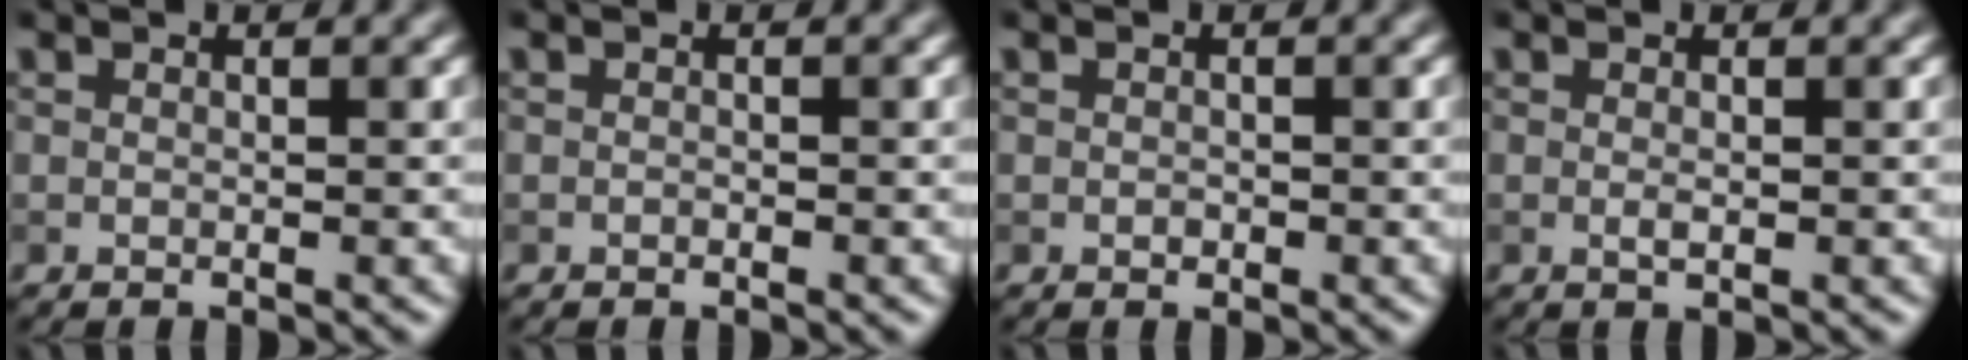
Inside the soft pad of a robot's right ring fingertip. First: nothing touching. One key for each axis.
{"total": 0.0}
{"total": 0.5, "fx": -0.1, "fy": 0.4, "fz": 0.3, "tx": -0.003, "ty": -0.002, "tz": -0.003}
{"total": 0.7, "fx": 0.0, "fy": 0.2, "fz": 0.7, "tx": -0.015, "ty": -0.004, "tz": -0.001}